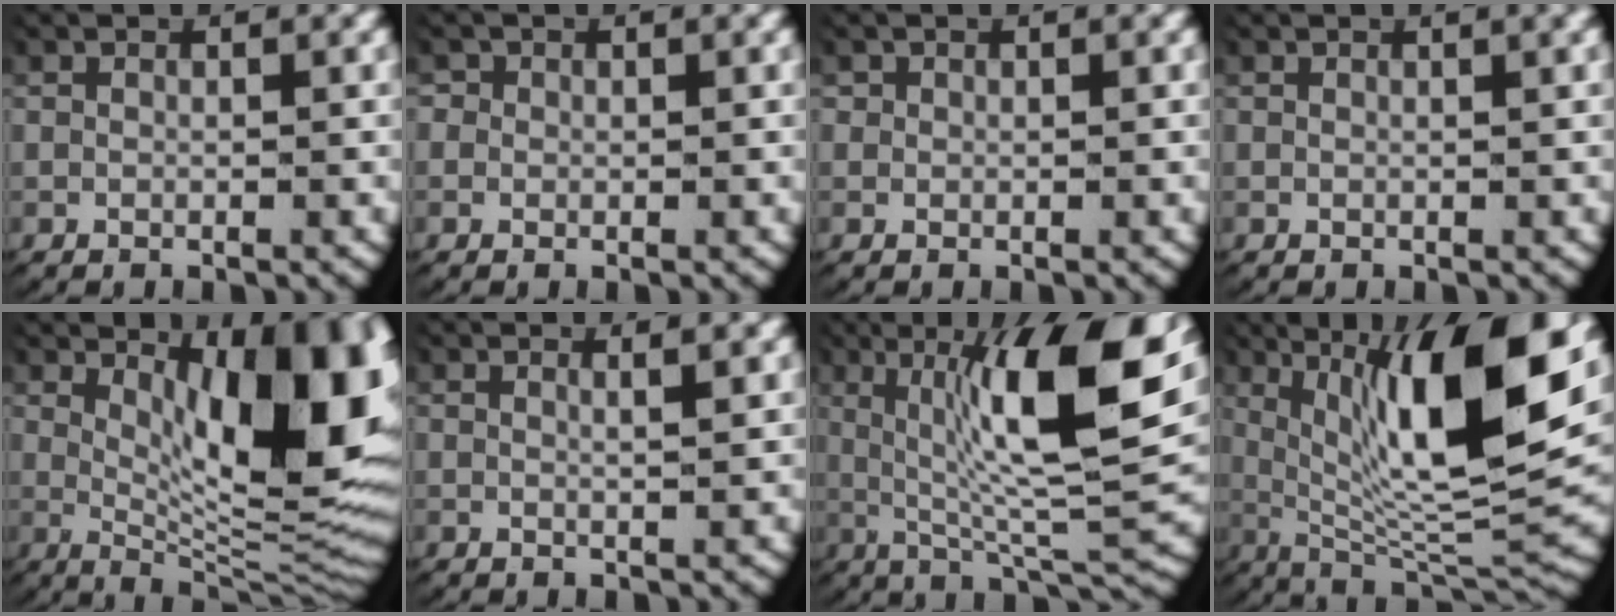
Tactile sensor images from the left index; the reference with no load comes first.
{"total": 1.8, "force": [0.4, 1.7, 0.4], "torque": [-0.012, 0.000, 0.001]}
{"total": 0.7, "force": [0.3, 0.6, 0.1], "torque": [-0.005, -0.005, 0.008]}
{"total": 1.6, "force": [0.9, 0.1, 1.3], "torque": [-0.010, 0.006, 0.013]}
{"total": 14.4, "force": [1.9, 6.2, 12.9], "torque": [-0.157, -0.027, 0.045]}
{"total": 1.3, "force": [0.7, -0.3, 1.0], "torque": [-0.022, -0.007, 0.017]}
{"total": 12.9, "force": [2.7, 3.7, 12.1], "torque": [-0.185, 0.008, 0.044]}
{"total": 14.2, "force": [2.5, 5.4, 12.9], "torque": [-0.205, -0.010, 0.049]}